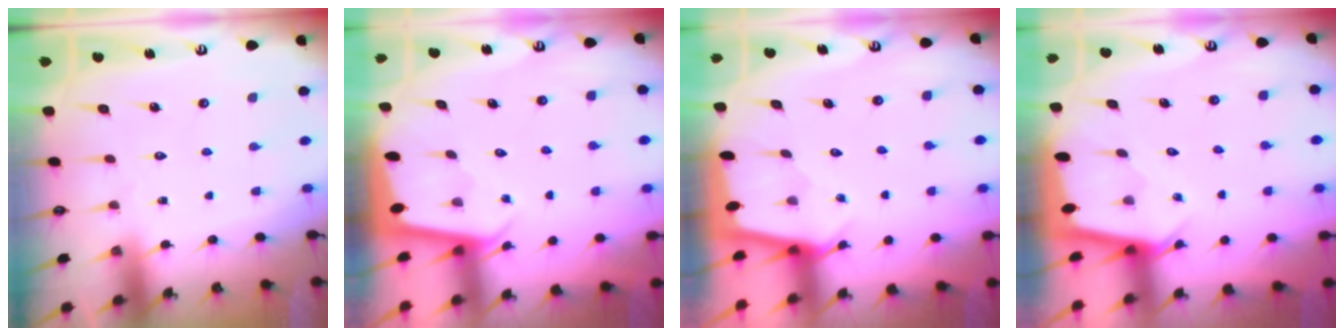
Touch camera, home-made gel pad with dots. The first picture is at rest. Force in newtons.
{"total": 1.9, "press": 1.9, "slide": 0.1}
{"total": 2.3, "press": 2.3, "slide": 0.3}
{"total": 2.3, "press": 2.3, "slide": 0.1}